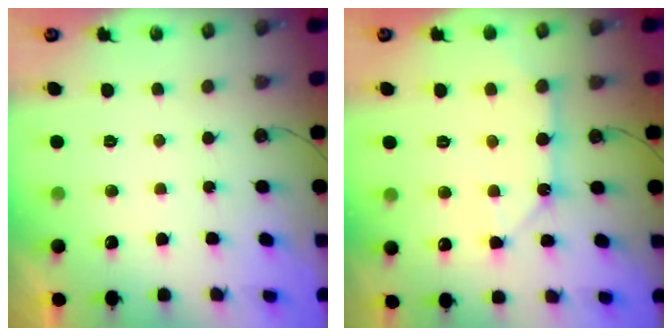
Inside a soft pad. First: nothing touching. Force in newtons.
{"total": 11.5, "press": 11.4, "slide": 1.2}